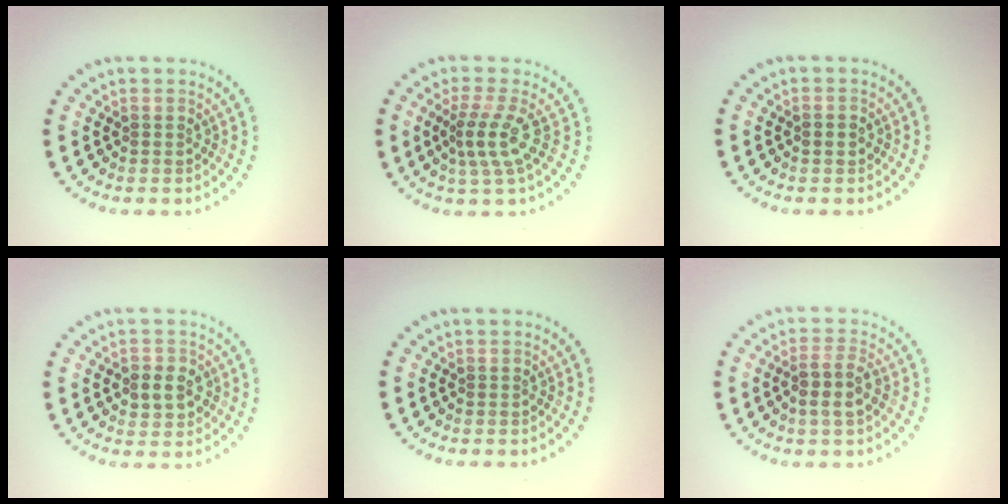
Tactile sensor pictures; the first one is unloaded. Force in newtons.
{"total": 3.0, "press": 2.3, "slide": 1.9}
{"total": 1.2, "press": 1.2, "slide": 0.2}
{"total": 2.7, "press": 2.7, "slide": 0.6}
{"total": 0.0}
{"total": 2.5, "press": 2.2, "slide": 1.0}